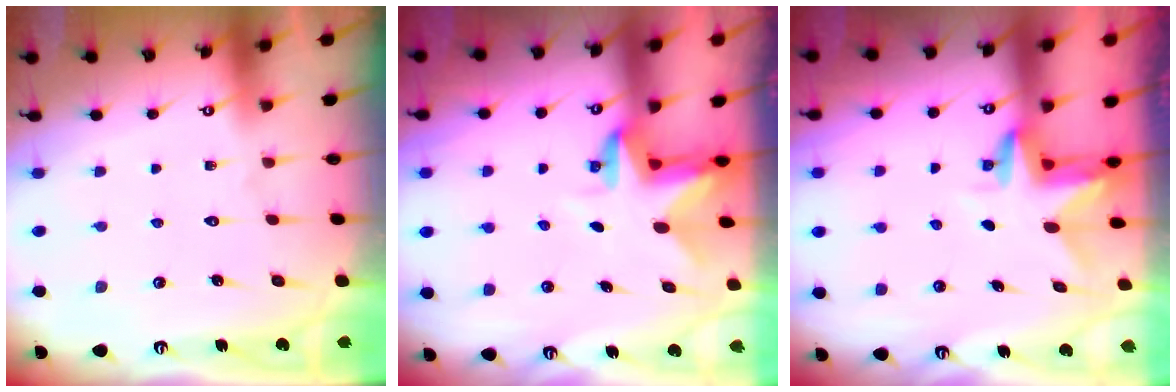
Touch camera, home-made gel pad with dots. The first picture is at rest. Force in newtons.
{"total": 3.0, "press": 2.9, "slide": 0.5}
{"total": 2.9, "press": 2.9, "slide": 0.2}